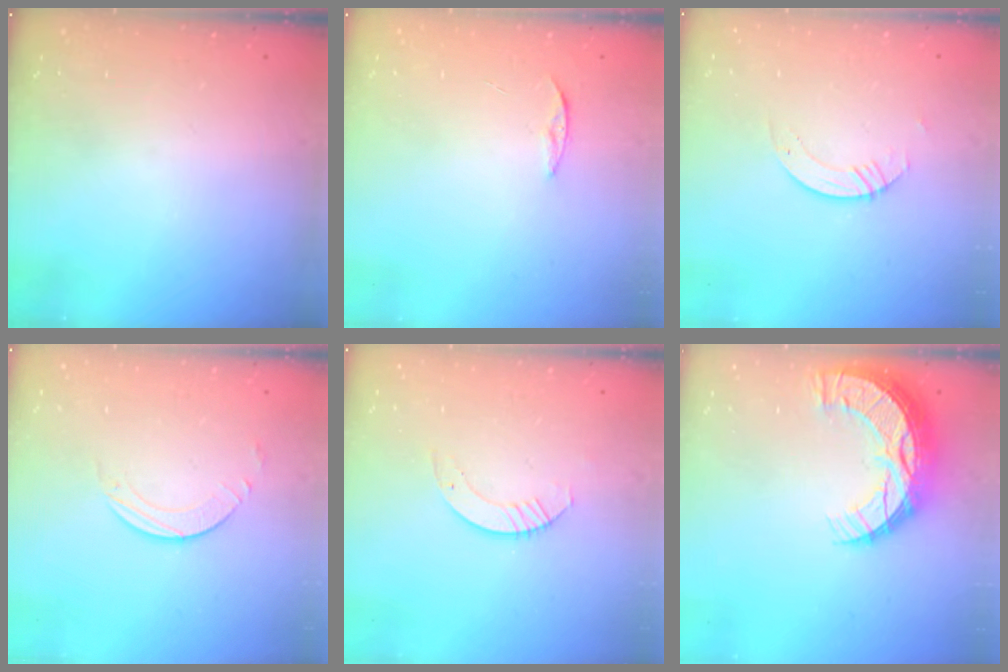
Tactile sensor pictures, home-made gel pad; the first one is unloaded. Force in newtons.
{"total": 3.7, "press": 3.7, "slide": 0.5}
{"total": 2.6, "press": 2.6, "slide": 0.2}
{"total": 2.2, "press": 2.2, "slide": 0.2}
{"total": 3.3, "press": 3.3, "slide": 0.3}
{"total": 14.2, "press": 14.2, "slide": 1.1}